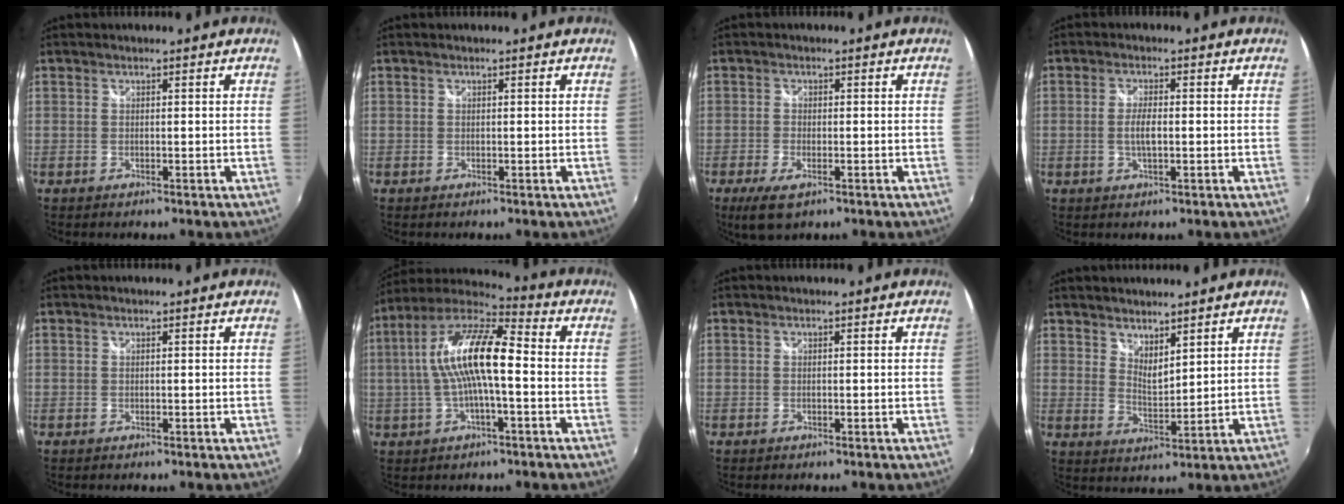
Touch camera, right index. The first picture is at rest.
{"total": 0.0}
{"total": 5.3, "force": [-3.0, 2.2, 3.7], "torque": [-0.087, -0.015, -0.055]}
{"total": 3.2, "force": [-0.5, 0.8, 3.0], "torque": [-0.058, -0.002, -0.010]}
{"total": 0.0}
{"total": 14.8, "force": [-0.2, 3.9, 14.2], "torque": [-0.265, 0.018, -0.011]}
{"total": 0.0}
{"total": 5.0, "force": [4.2, 1.6, 2.1], "torque": [-0.029, -0.007, 0.074]}